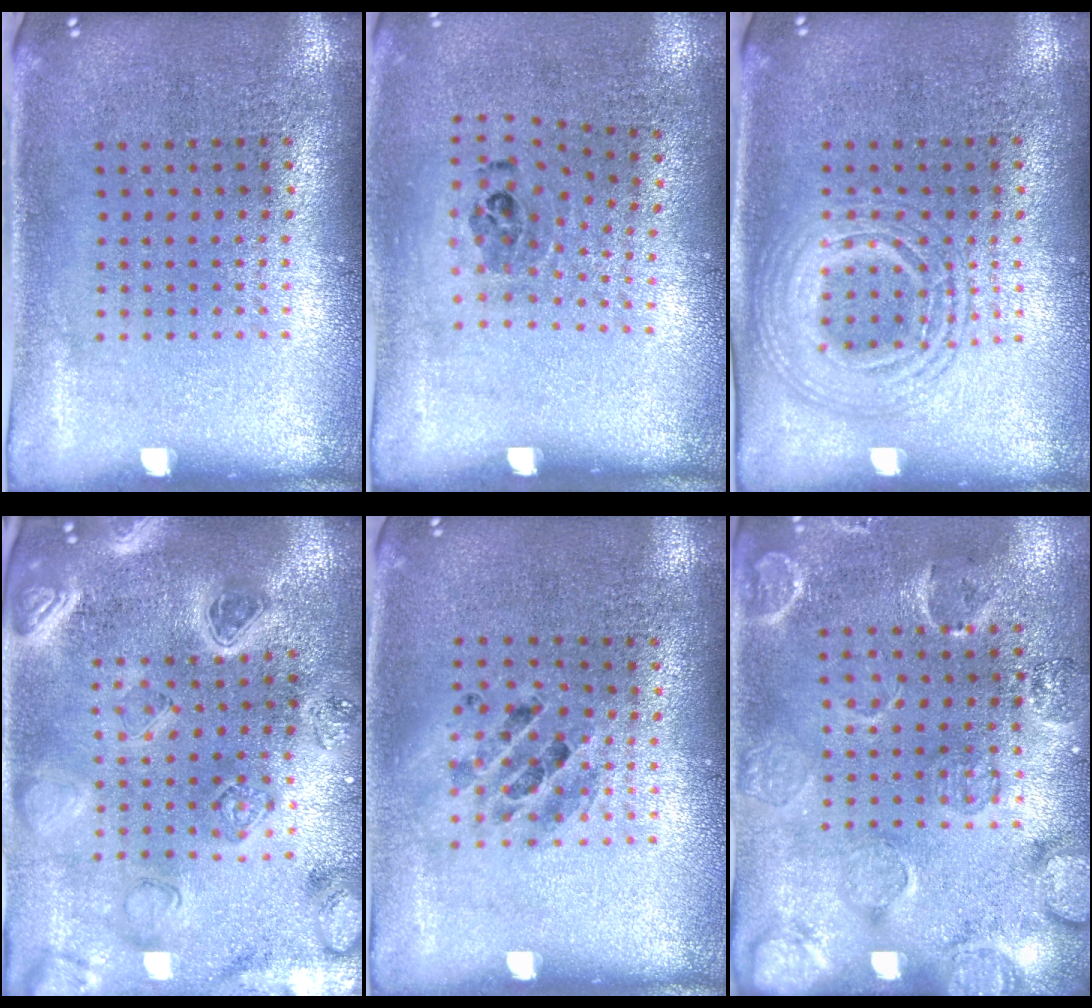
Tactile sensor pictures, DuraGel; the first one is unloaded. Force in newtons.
{"total": 1.1, "press": 0.7, "slide": 0.8}
{"total": 2.8, "press": 2.8, "slide": 0.4}
{"total": 2.7, "press": 2.6, "slide": 0.4}
{"total": 1.2, "press": 1.1, "slide": 0.4}
{"total": 2.8, "press": 1.8, "slide": 2.1}